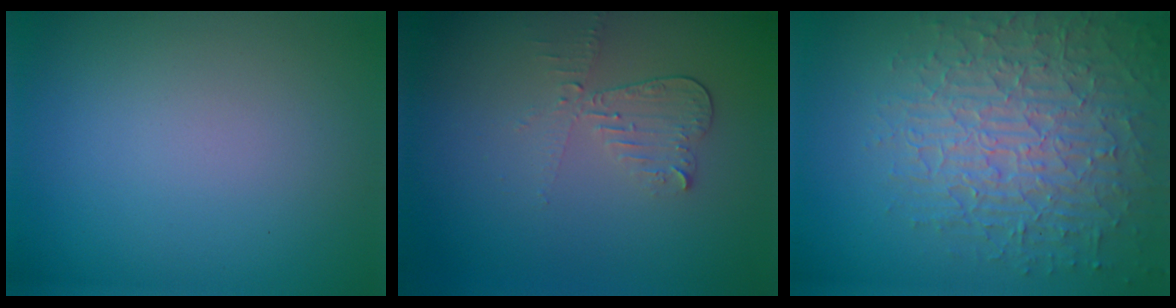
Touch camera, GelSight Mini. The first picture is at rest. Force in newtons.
{"total": 2.0, "press": 1.9, "slide": 0.7}
{"total": 7.7, "press": 5.6, "slide": 5.3}